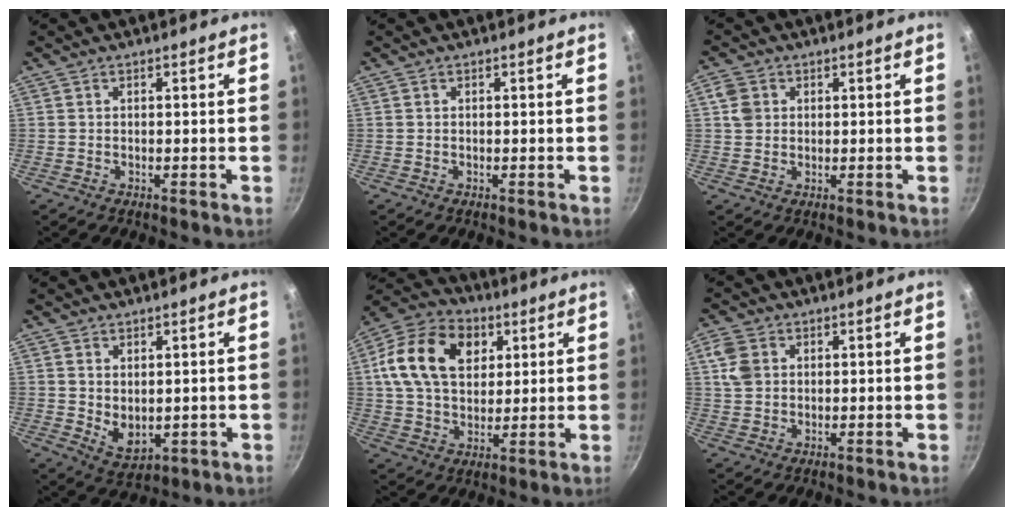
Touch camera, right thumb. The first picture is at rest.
{"total": 0.0}
{"total": 3.9, "force": [1.0, 3.3, 1.7], "torque": [-0.019, 0.002, 0.016]}
{"total": 5.6, "force": [0.9, 3.8, 4.0], "torque": [-0.055, -0.021, 0.028]}
{"total": 18.3, "force": [5.5, 12.9, 11.8], "torque": [-0.190, 0.006, 0.086]}
{"total": 5.6, "force": [1.6, 4.3, 3.1], "torque": [-0.052, 0.003, 0.031]}